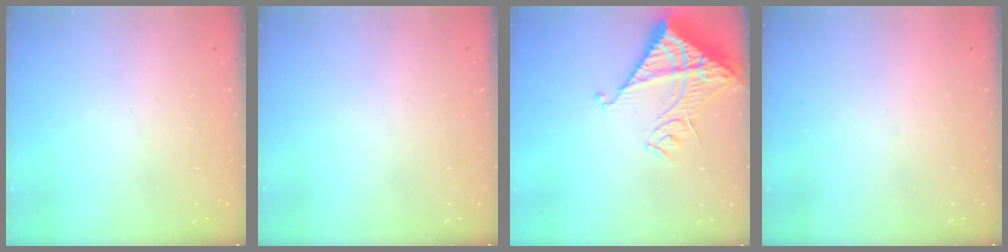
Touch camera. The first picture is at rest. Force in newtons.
{"total": 0.0}
{"total": 14.3, "press": 14.2, "slide": 1.6}
{"total": 1.5, "press": 1.5, "slide": 0.1}